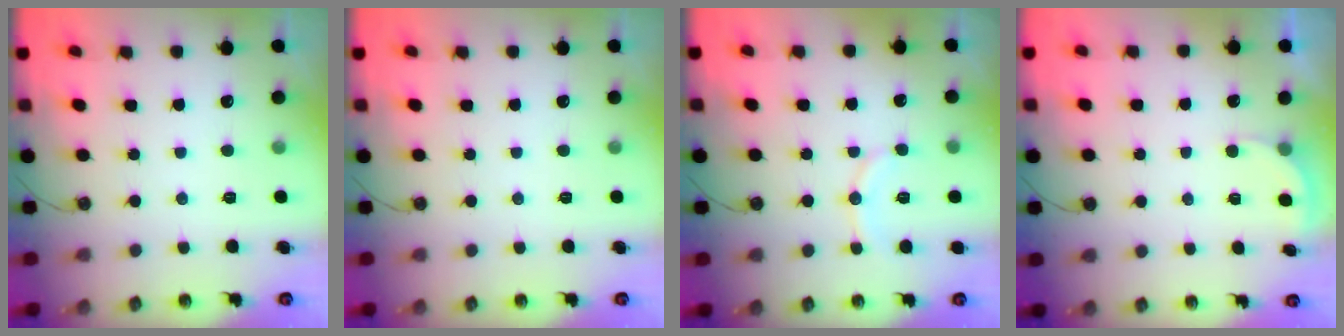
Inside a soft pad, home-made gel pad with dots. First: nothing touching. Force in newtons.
{"total": 0.0}
{"total": 9.3, "press": 9.1, "slide": 2.2}
{"total": 2.5, "press": 2.4, "slide": 0.4}